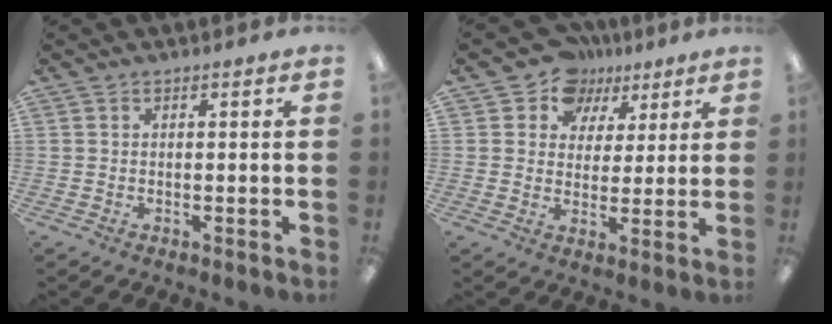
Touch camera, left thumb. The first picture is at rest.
{"total": 9.3, "force": [5.9, 7.1, 1.3], "torque": [-0.030, -0.041, 0.109]}